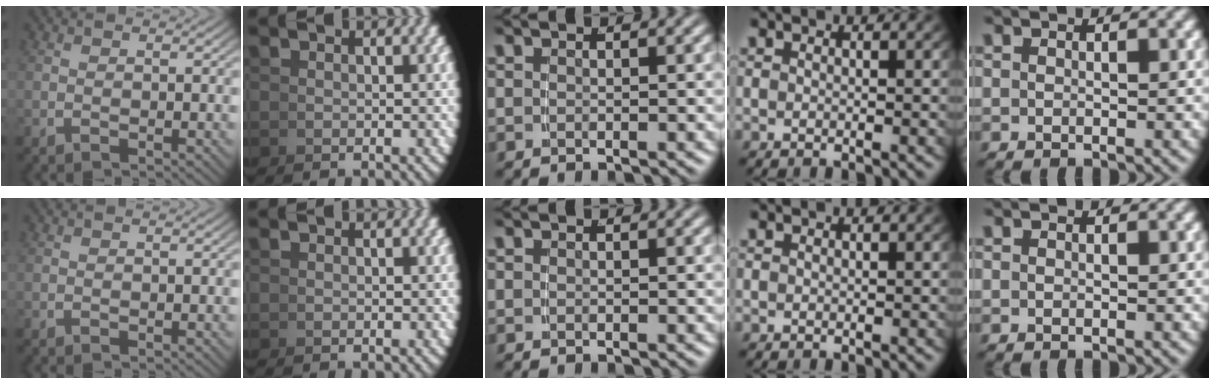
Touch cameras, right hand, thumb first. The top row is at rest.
{}